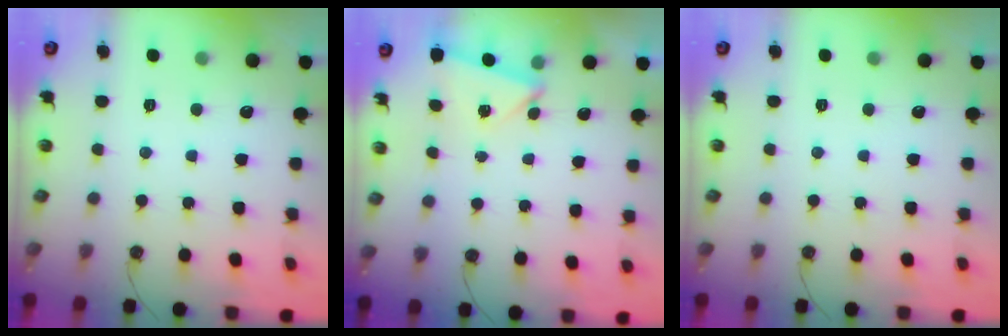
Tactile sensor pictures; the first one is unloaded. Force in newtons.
{"total": 2.6, "press": 1.9, "slide": 1.8}
{"total": 0.0}